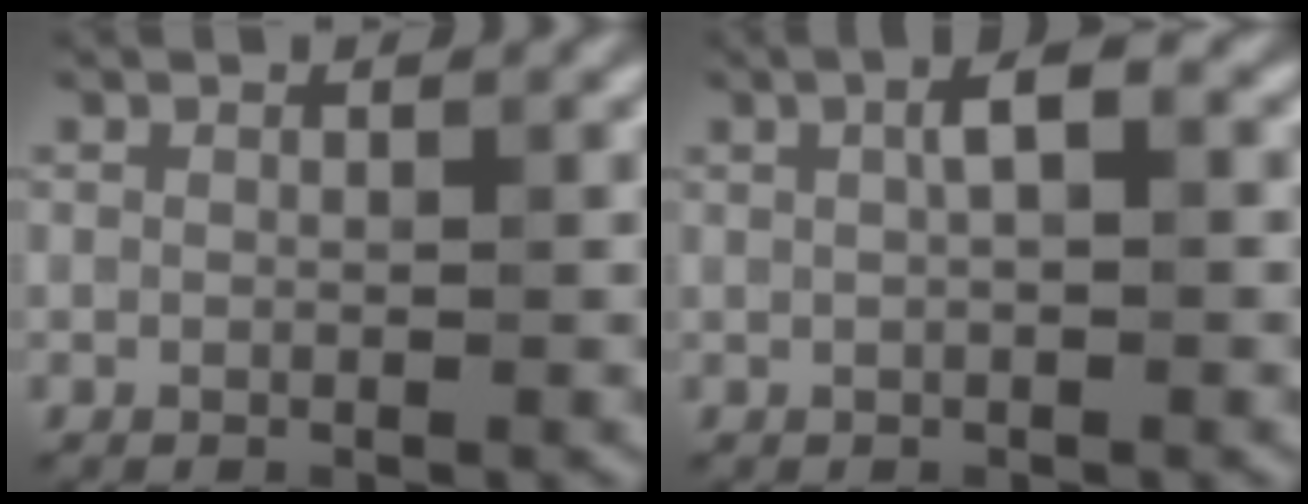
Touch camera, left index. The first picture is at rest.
{"total": 2.5, "force": [0.5, 0.6, 2.4], "torque": [-0.039, 0.010, 0.007]}